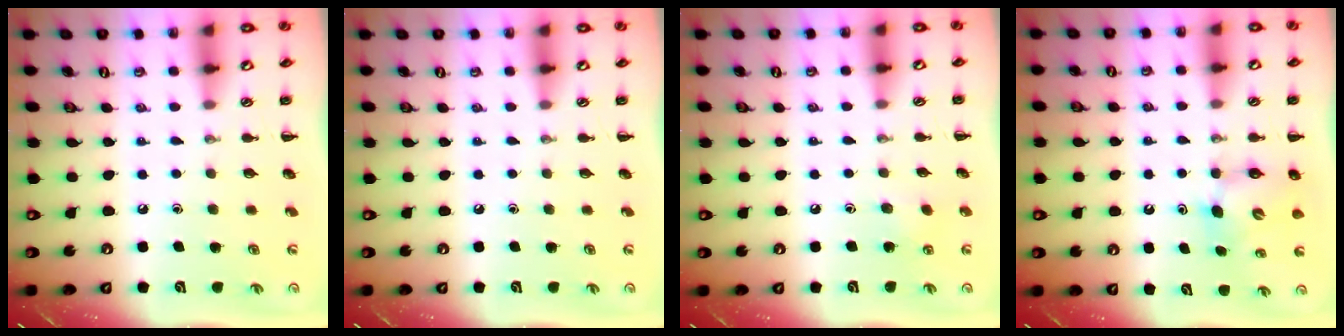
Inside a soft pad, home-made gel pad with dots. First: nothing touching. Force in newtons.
{"total": 0.0}
{"total": 6.8, "press": 6.7, "slide": 0.9}
{"total": 5.3, "press": 5.2, "slide": 0.7}